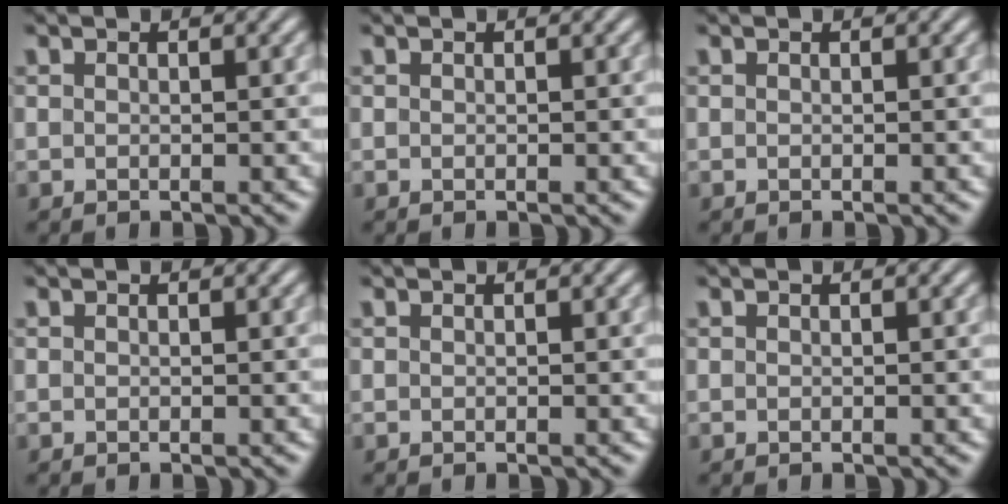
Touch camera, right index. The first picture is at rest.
{"total": 0.0}
{"total": 0.0}
{"total": 0.0}
{"total": 0.0}
{"total": 0.0}